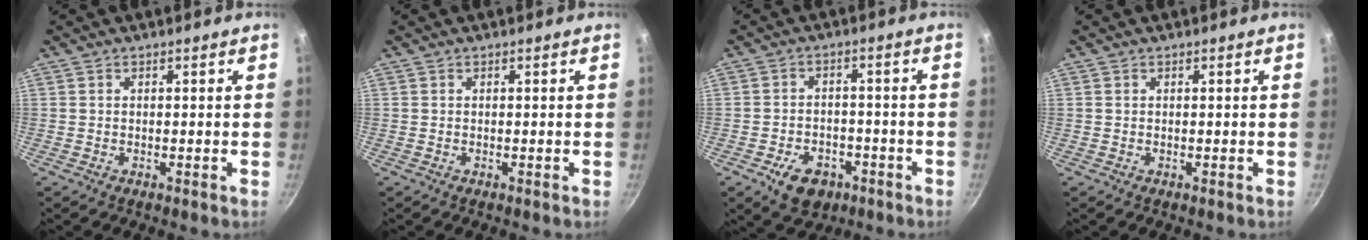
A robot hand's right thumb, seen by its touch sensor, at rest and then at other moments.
{"total": 0.0}
{"total": 8.4, "force": [-4.3, 5.7, 4.4], "torque": [-0.048, 0.026, -0.057]}
{"total": 0.0}